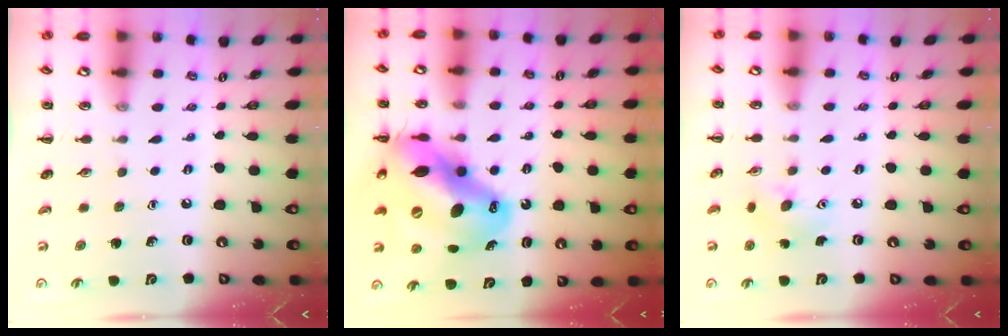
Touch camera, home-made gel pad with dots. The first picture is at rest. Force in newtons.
{"total": 22.3, "press": 21.4, "slide": 6.3}
{"total": 7.2, "press": 7.2, "slide": 0.6}